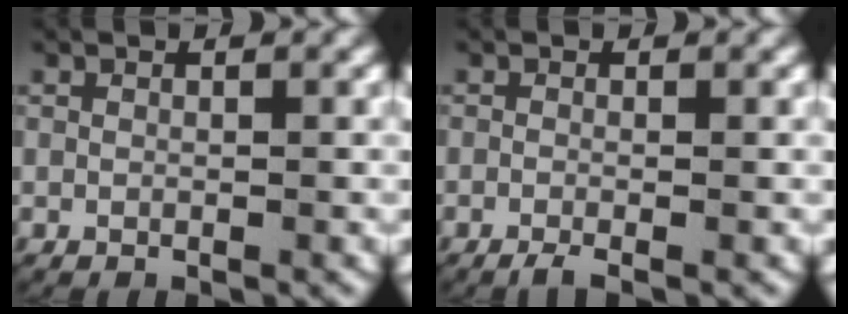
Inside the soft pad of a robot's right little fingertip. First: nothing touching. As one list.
[{"total": 1.6, "force": [-1.3, 0.2, 0.9], "torque": [-0.019, -0.008, -0.019]}]